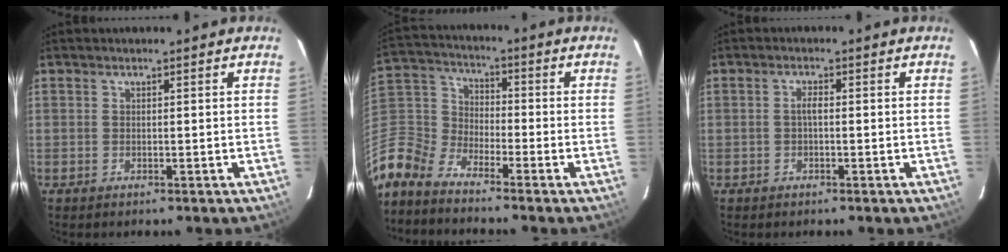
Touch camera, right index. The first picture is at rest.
{"total": 12.0, "force": [-8.5, 7.5, 4.1], "torque": [-0.131, 0.015, -0.198]}
{"total": 1.4, "force": [-0.1, 0.4, 1.3], "torque": [-0.025, 0.006, -0.004]}